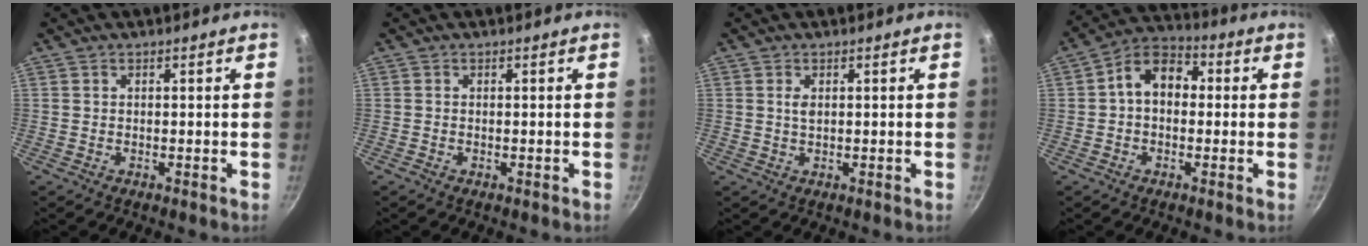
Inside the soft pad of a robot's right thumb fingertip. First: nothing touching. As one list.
[{"total": 0.0}, {"total": 1.3, "force": [0.4, 0.7, 1.1], "torque": [-0.019, -0.002, 0.007]}, {"total": 9.0, "force": [0.6, 6.6, 6.2], "torque": [-0.063, 0.028, -0.010]}]